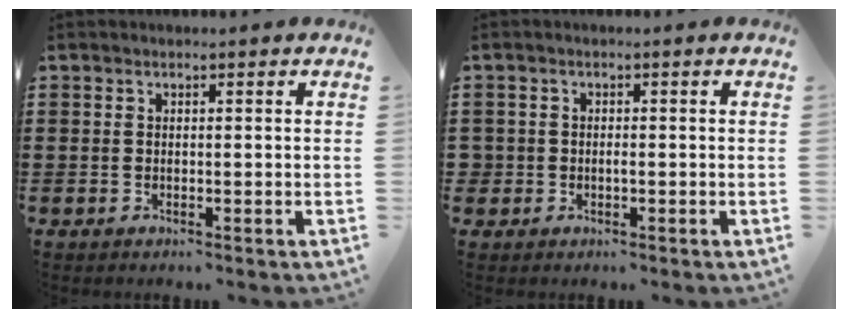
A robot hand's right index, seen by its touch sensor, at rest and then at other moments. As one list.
[{"total": 1.3, "force": [-0.5, 1.0, 0.6], "torque": [-0.016, 0.000, -0.010]}]